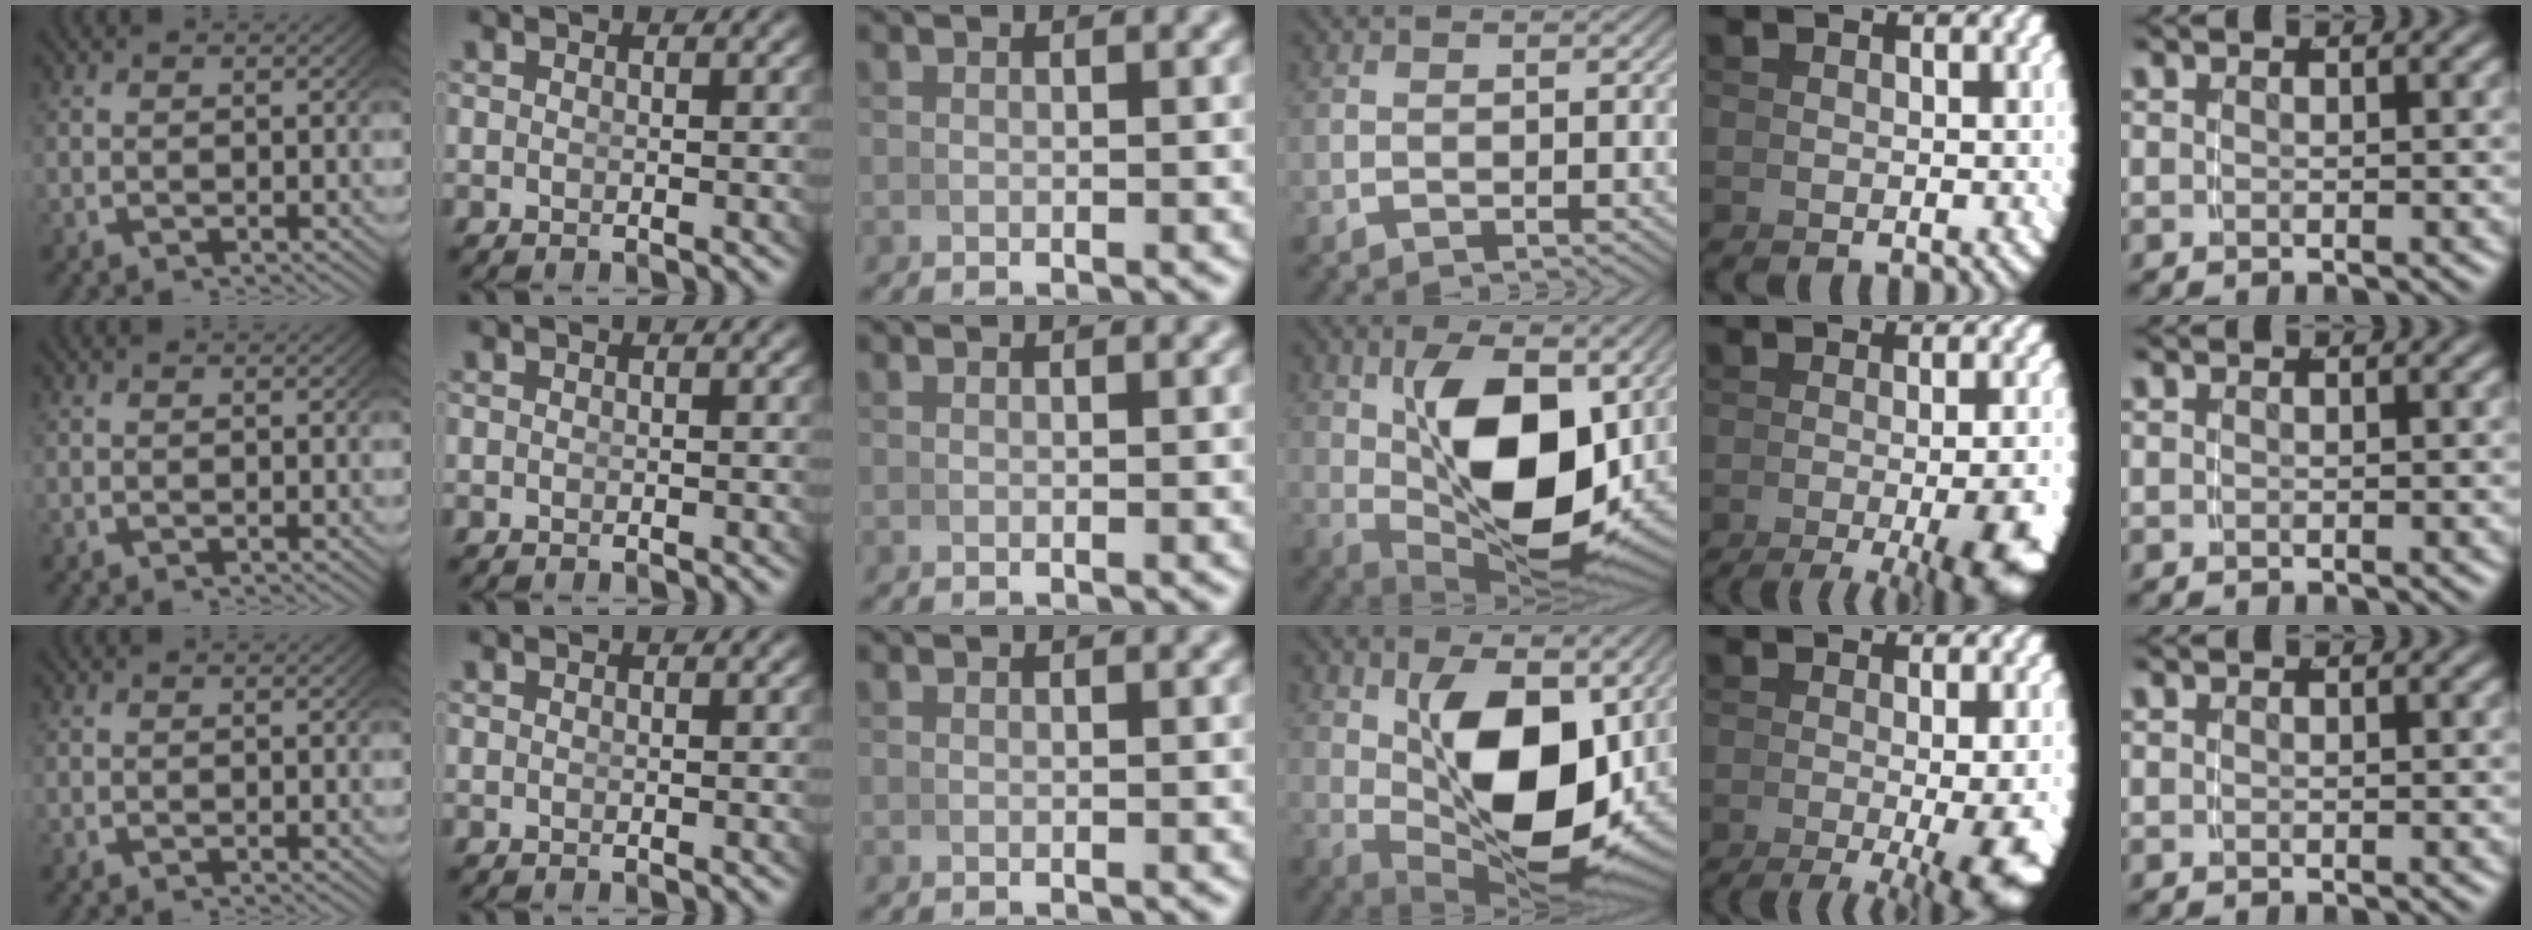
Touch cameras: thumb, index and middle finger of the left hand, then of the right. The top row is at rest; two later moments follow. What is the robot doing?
{"motion": "grasp_and_lifting", "object": "pen"}